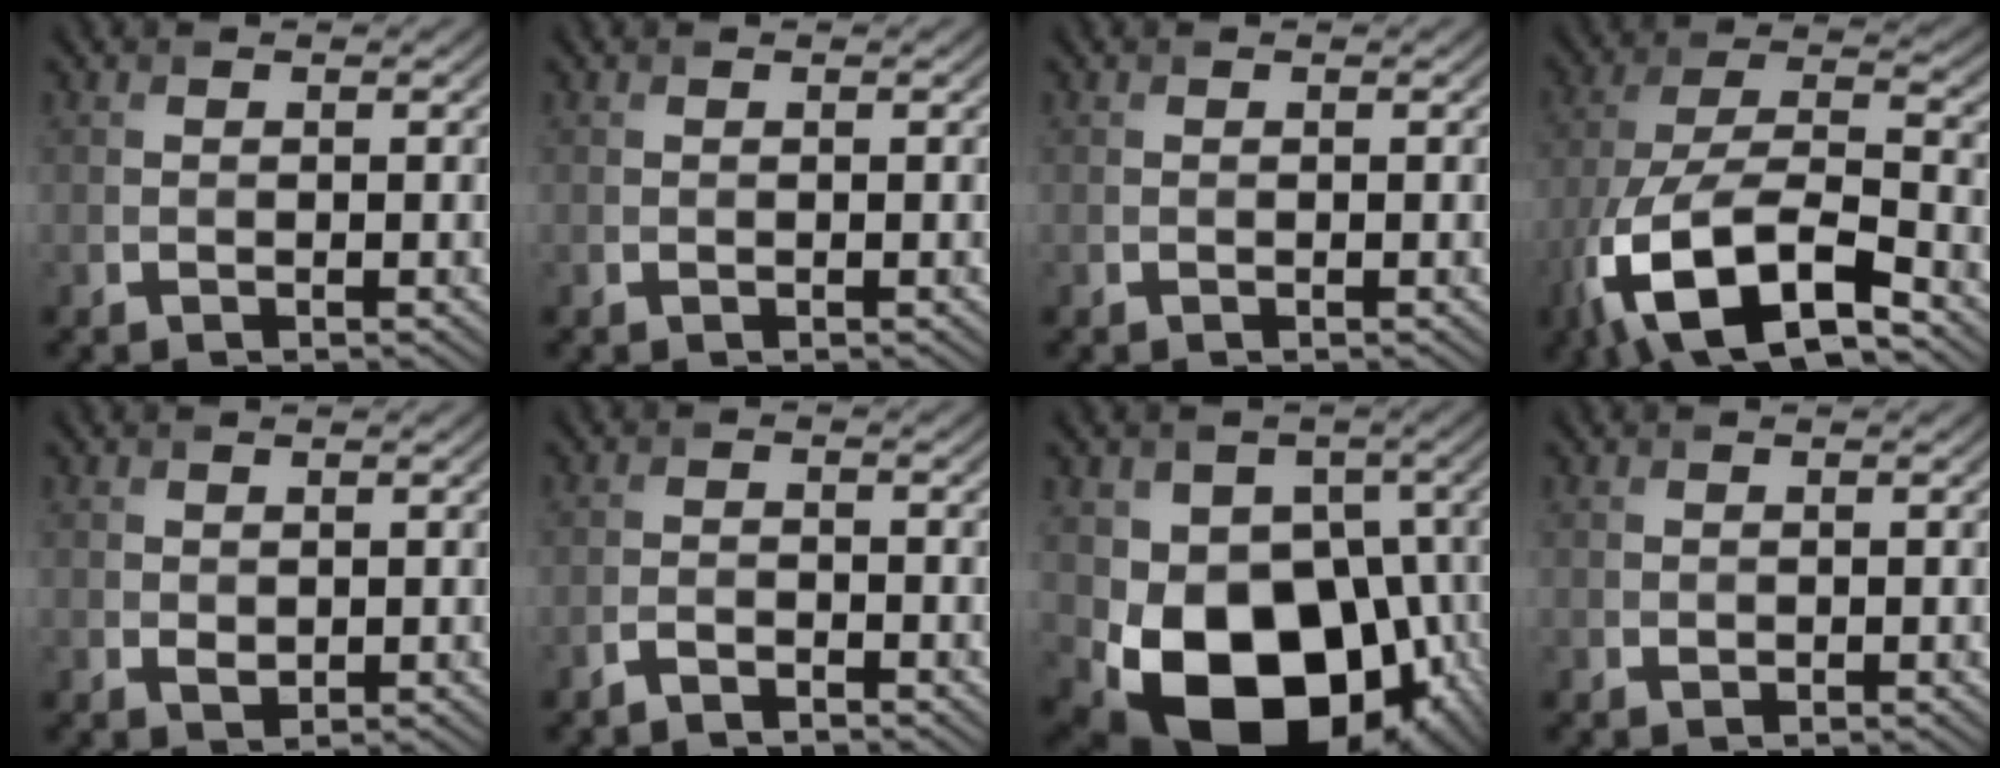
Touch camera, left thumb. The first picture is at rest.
{"total": 0.0}
{"total": 0.0}
{"total": 15.5, "force": [-8.3, 6.3, 11.5], "torque": [-0.248, -0.027, -0.158]}
{"total": 1.1, "force": [0.4, 0.8, 0.6], "torque": [-0.014, -0.005, 0.013]}
{"total": 1.7, "force": [-1.6, 0.4, 0.6], "torque": [-0.014, 0.001, -0.035]}
{"total": 18.8, "force": [-5.6, 14.1, 11.1], "torque": [-0.171, -0.037, -0.088]}
{"total": 0.0}